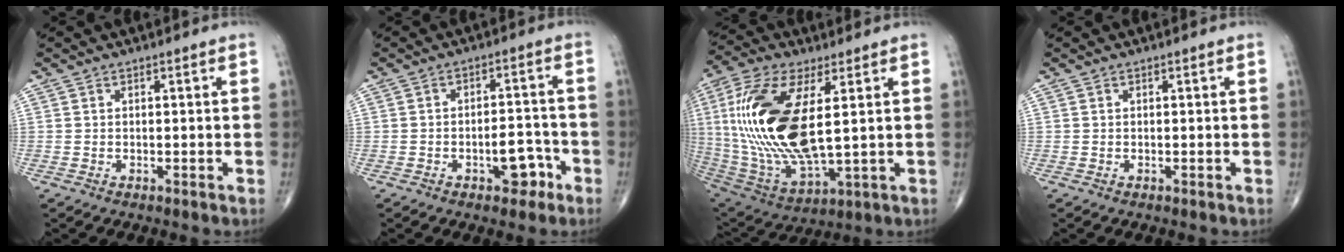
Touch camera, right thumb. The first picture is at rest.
{"total": 6.0, "force": [-2.9, 3.2, 4.1], "torque": [-0.036, 0.030, -0.040]}
{"total": 23.7, "force": [3.5, 9.9, 21.2], "torque": [-0.457, -0.024, 0.071]}
{"total": 0.0}